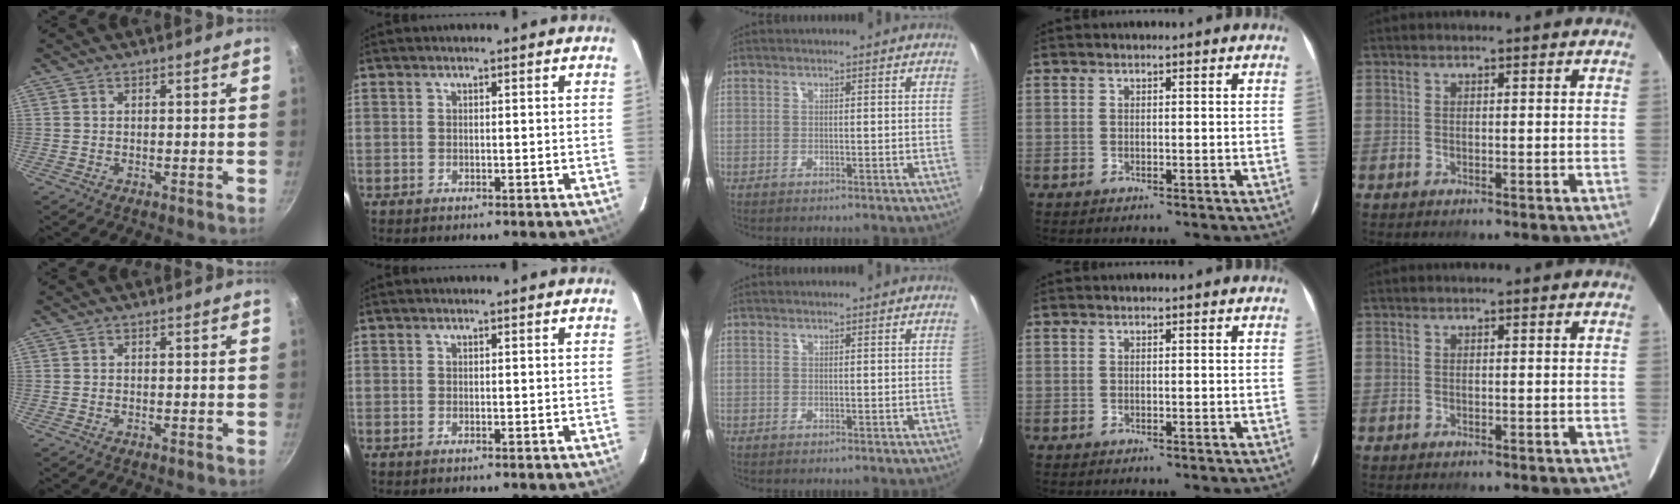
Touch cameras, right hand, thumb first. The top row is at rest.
{}